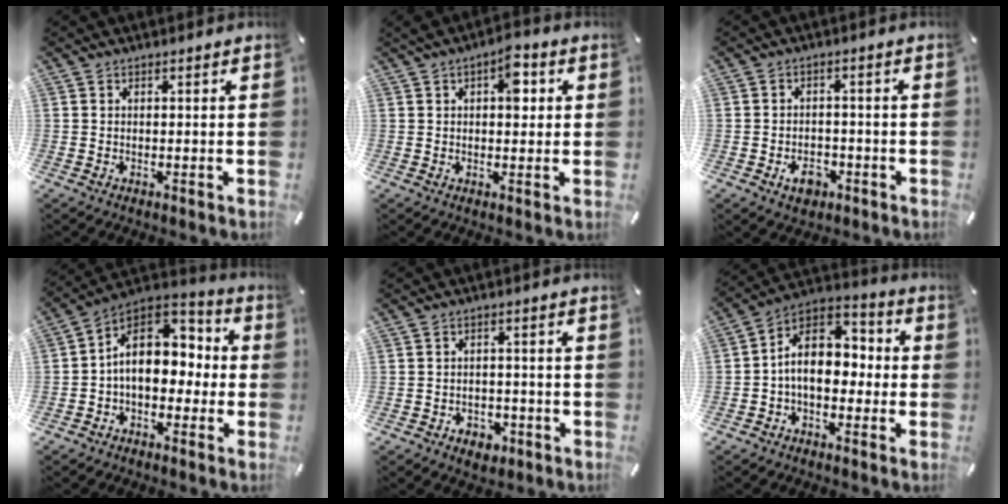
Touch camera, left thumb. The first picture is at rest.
{"total": 6.3, "force": [1.8, 3.5, 5.0], "torque": [-0.054, -0.005, 0.020]}
{"total": 5.1, "force": [-2.4, 3.6, 2.7], "torque": [-0.046, 0.006, -0.045]}
{"total": 14.1, "force": [0.8, 10.5, 9.4], "torque": [-0.144, 0.003, 0.014]}
{"total": 3.7, "force": [-2.1, 2.8, 1.2], "torque": [-0.017, 0.009, -0.037]}
{"total": 11.1, "force": [-0.9, 8.3, 7.3], "torque": [-0.135, 0.007, -0.016]}